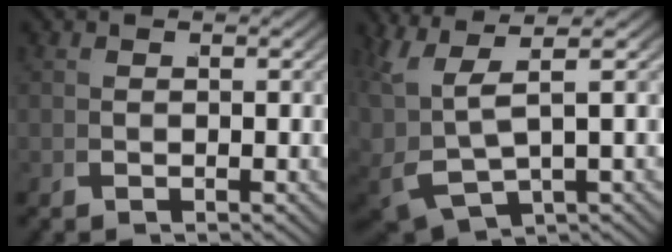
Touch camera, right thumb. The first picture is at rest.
{"total": 7.3, "force": [1.2, 4.5, 5.6], "torque": [-0.139, -0.018, 0.041]}